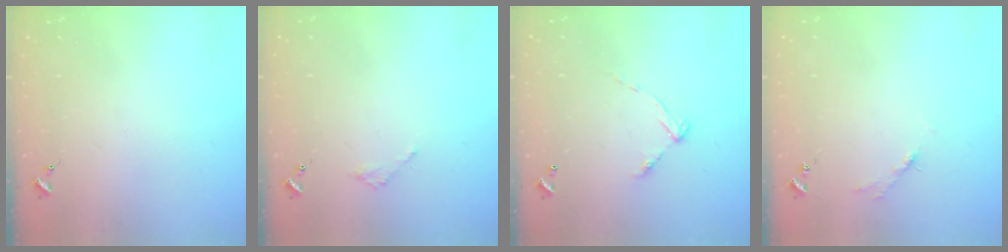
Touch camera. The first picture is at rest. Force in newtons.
{"total": 2.1, "press": 2.1, "slide": 0.2}
{"total": 5.8, "press": 5.8, "slide": 0.4}
{"total": 2.7, "press": 2.7, "slide": 0.4}